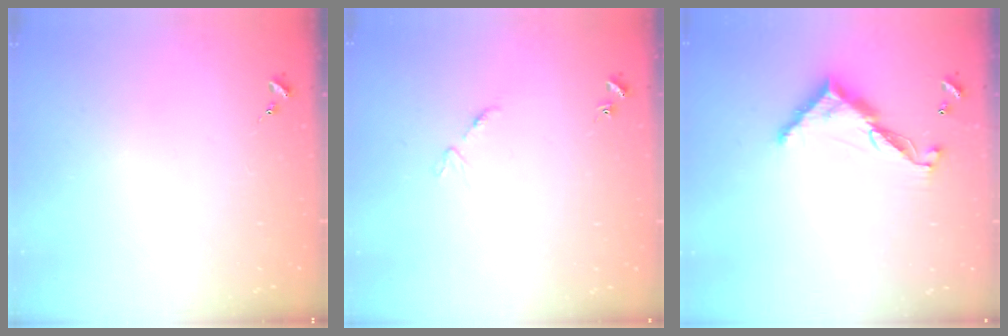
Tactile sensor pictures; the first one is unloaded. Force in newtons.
{"total": 3.9, "press": 3.9, "slide": 0.5}
{"total": 10.6, "press": 10.6, "slide": 0.3}